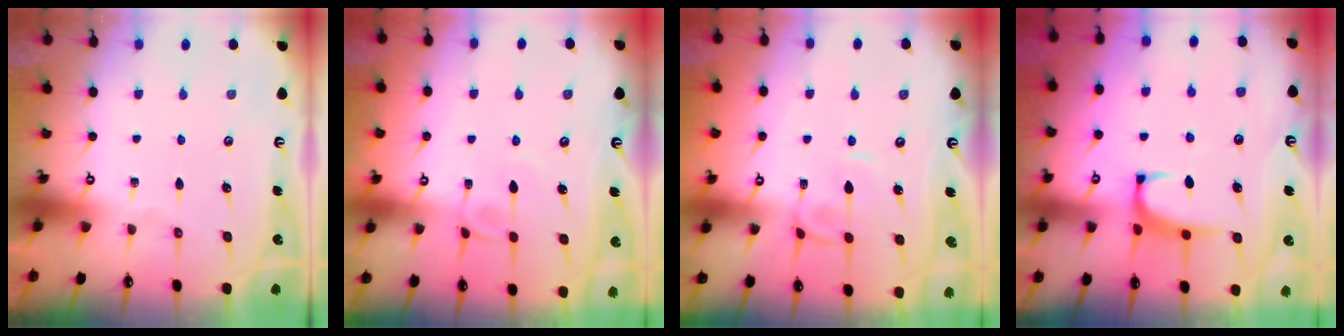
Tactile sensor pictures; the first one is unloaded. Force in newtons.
{"total": 4.1, "press": 4.1, "slide": 0.2}
{"total": 2.9, "press": 2.9, "slide": 0.2}
{"total": 1.5, "press": 1.2, "slide": 0.8}